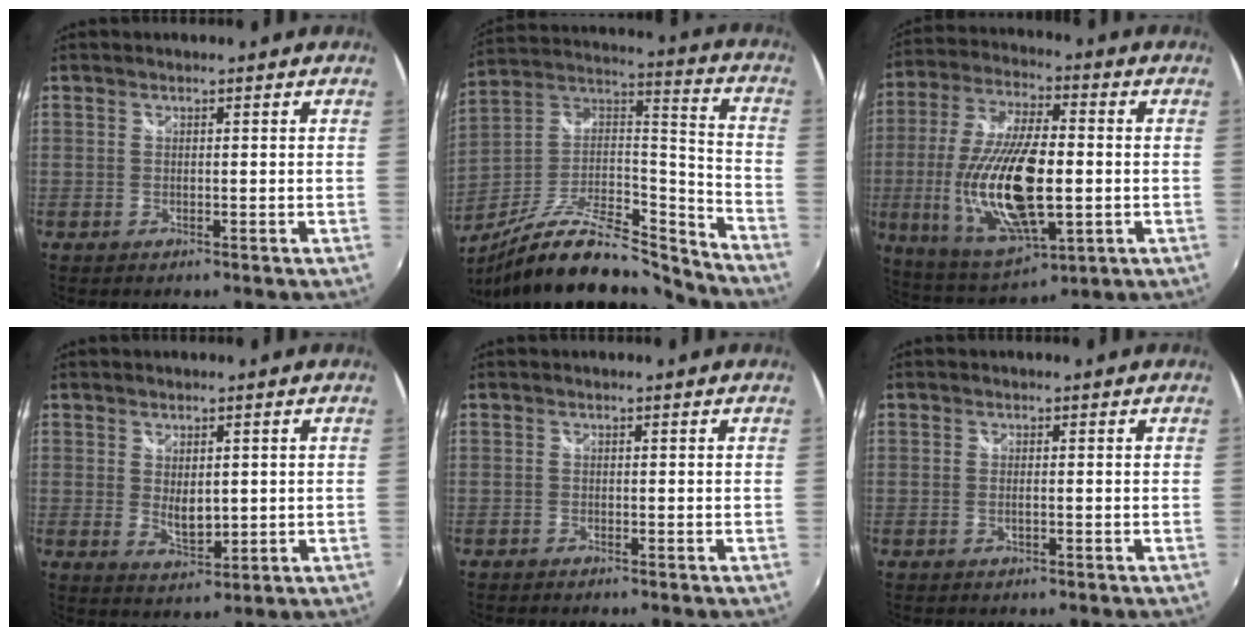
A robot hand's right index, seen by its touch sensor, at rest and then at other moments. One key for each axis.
{"total": 21.8, "fx": -17.9, "fy": 5.7, "fz": 11.2, "tx": -0.198, "ty": 0.002, "tz": -0.304}
{"total": 22.1, "fx": -2.8, "fy": 8.9, "fz": 20.0, "tx": -0.407, "ty": -0.020, "tz": -0.039}
{"total": 4.8, "fx": 0.6, "fy": 2.7, "fz": 3.9, "tx": -0.059, "ty": -0.010, "tz": 0.016}
{"total": 0.6, "fx": -0.6, "fy": 0.1, "fz": 0.1, "tx": -0.005, "ty": -0.001, "tz": -0.012}
{"total": 1.1, "fx": -0.1, "fy": 0.3, "fz": 1.0, "tx": -0.021, "ty": -0.001, "tz": -0.003}